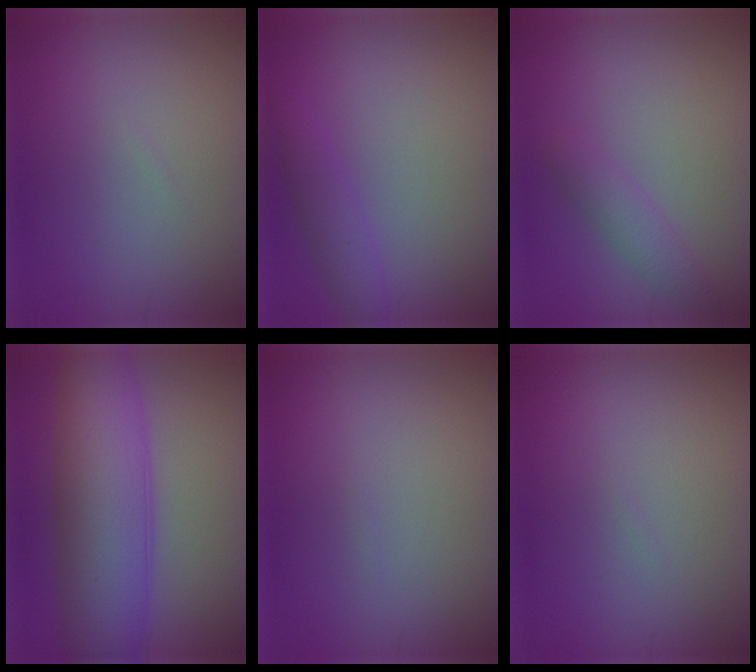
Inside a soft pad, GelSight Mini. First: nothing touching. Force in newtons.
{"total": 2.2, "press": 2.2, "slide": 0.2}
{"total": 1.9, "press": 1.9, "slide": 0.1}
{"total": 10.2, "press": 10.2, "slide": 0.1}
{"total": 0.0}
{"total": 0.0}